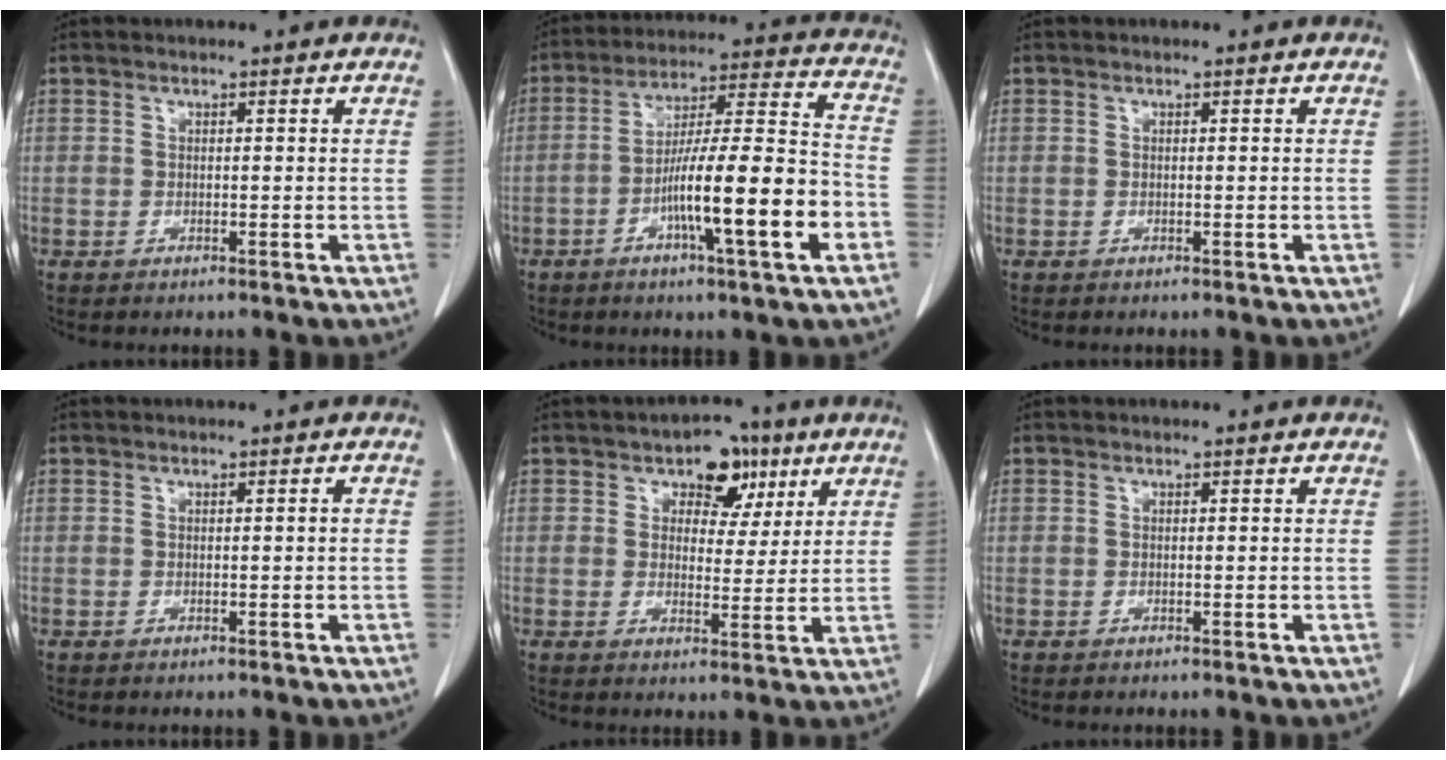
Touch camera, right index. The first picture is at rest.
{"total": 17.3, "force": [-5.9, 1.2, 16.2], "torque": [-0.269, 0.004, -0.094]}
{"total": 0.0}
{"total": 0.8, "force": [-0.1, 0.3, 0.7], "torque": [-0.019, 0.008, 0.004]}
{"total": 8.3, "force": [4.0, 5.3, 4.9], "torque": [-0.067, 0.022, 0.061]}
{"total": 0.0}